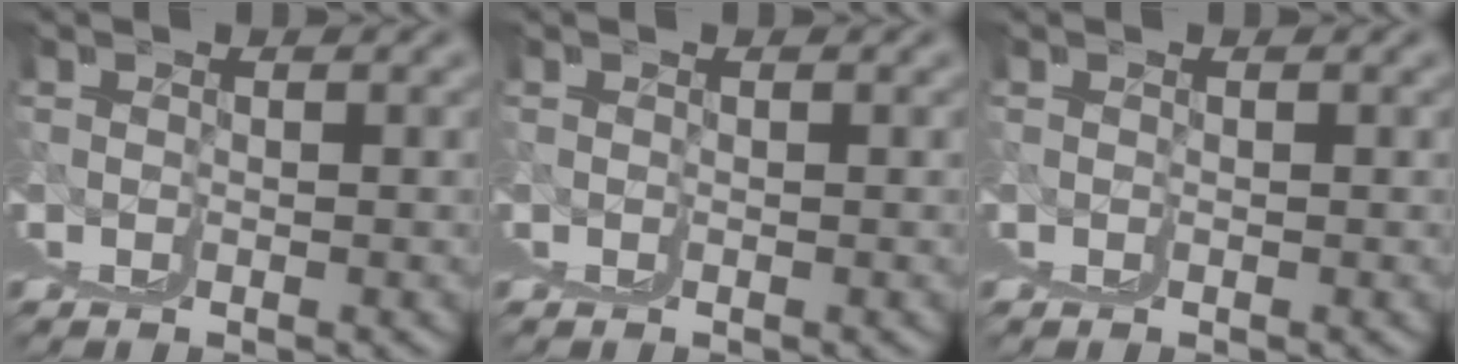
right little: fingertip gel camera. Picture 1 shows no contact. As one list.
[{"total": 0.0}, {"total": 0.0}]